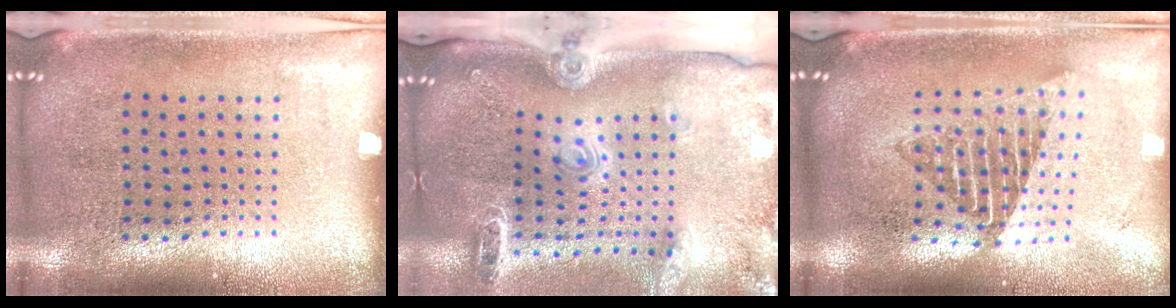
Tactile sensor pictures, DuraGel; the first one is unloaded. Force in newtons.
{"total": 2.8, "press": 2.0, "slide": 1.9}
{"total": 1.6, "press": 1.4, "slide": 0.9}